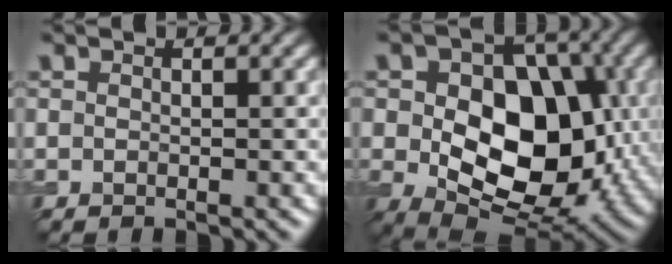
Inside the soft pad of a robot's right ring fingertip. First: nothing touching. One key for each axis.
{"total": 12.8, "fx": -0.6, "fy": 8.6, "fz": 9.4, "tx": -0.138, "ty": -0.014, "tz": -0.007}